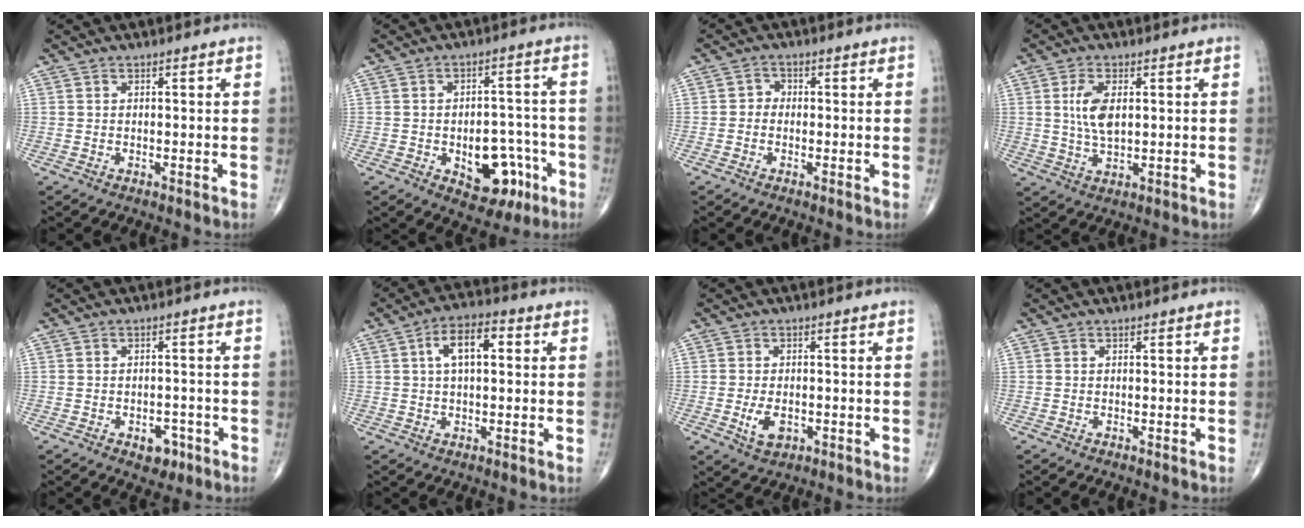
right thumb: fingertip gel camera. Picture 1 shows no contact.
{"total": 11.6, "force": [-4.5, 7.1, 8.1], "torque": [-0.071, 0.039, -0.049]}
{"total": 1.9, "force": [-0.5, 1.6, 0.9], "torque": [0.001, 0.007, -0.017]}
{"total": 6.4, "force": [1.1, 3.1, 5.4], "torque": [-0.108, -0.006, 0.023]}
{"total": 3.9, "force": [-2.0, 2.6, 2.2], "torque": [-0.011, 0.012, -0.021]}
{"total": 8.0, "force": [1.7, 3.9, 6.8], "torque": [-0.108, 0.018, 0.023]}
{"total": 4.5, "force": [-1.2, 2.7, 3.3], "torque": [-0.057, -0.003, -0.014]}
{"total": 0.0}